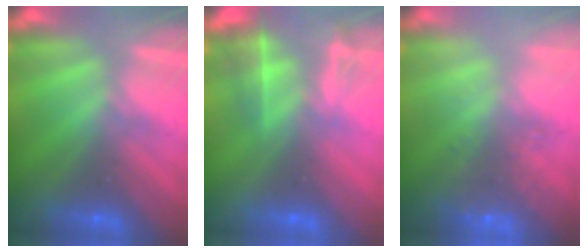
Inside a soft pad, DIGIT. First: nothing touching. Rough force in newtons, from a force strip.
{"total": 4.6}
{"total": 6.8}